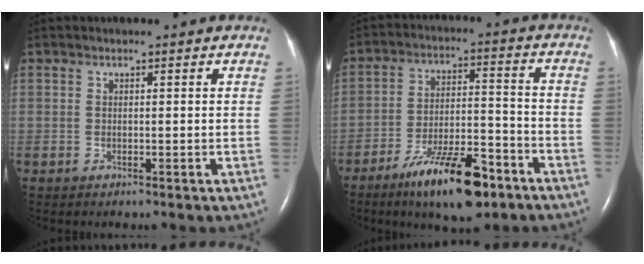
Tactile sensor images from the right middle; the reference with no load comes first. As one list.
[{"total": 13.4, "force": [-8.8, 3.3, 9.6], "torque": [-0.165, -0.006, -0.145]}]